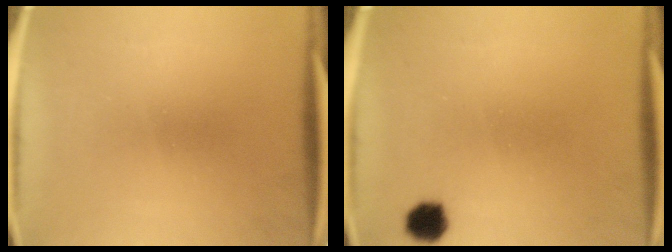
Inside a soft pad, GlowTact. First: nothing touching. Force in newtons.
{"total": 3.9}